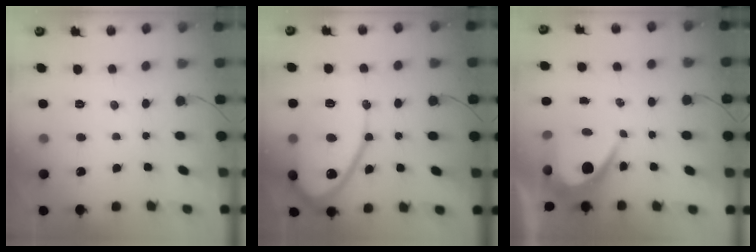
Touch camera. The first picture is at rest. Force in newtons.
{"total": 14.9, "press": 14.8, "slide": 1.3}
{"total": 8.0, "press": 7.9, "slide": 0.7}